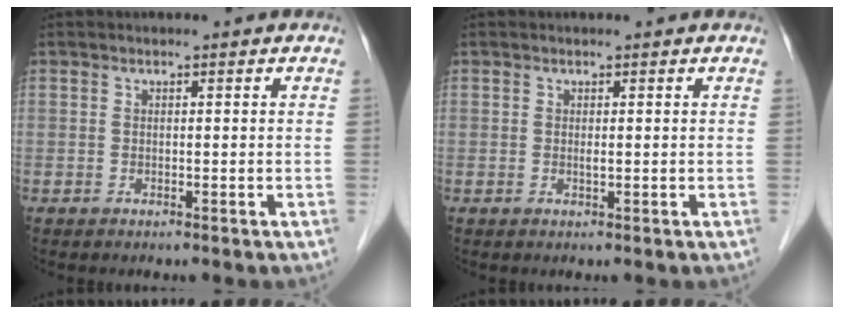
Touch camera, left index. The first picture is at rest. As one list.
[{"total": 0.6, "force": [0.2, 0.1, 0.5], "torque": [-0.015, -0.001, 0.002]}]